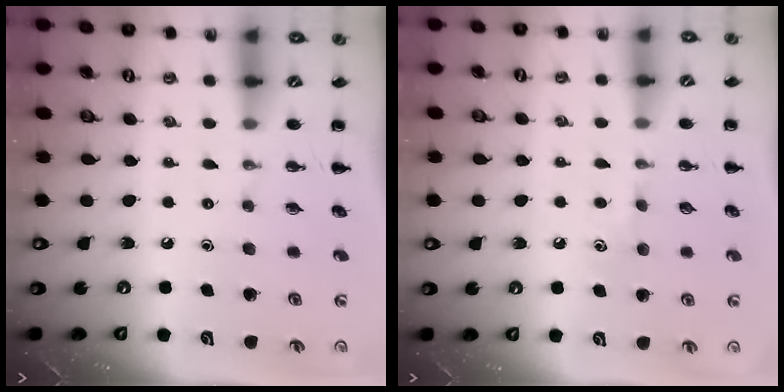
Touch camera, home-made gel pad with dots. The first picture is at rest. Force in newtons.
{"total": 4.0, "press": 3.8, "slide": 1.2}